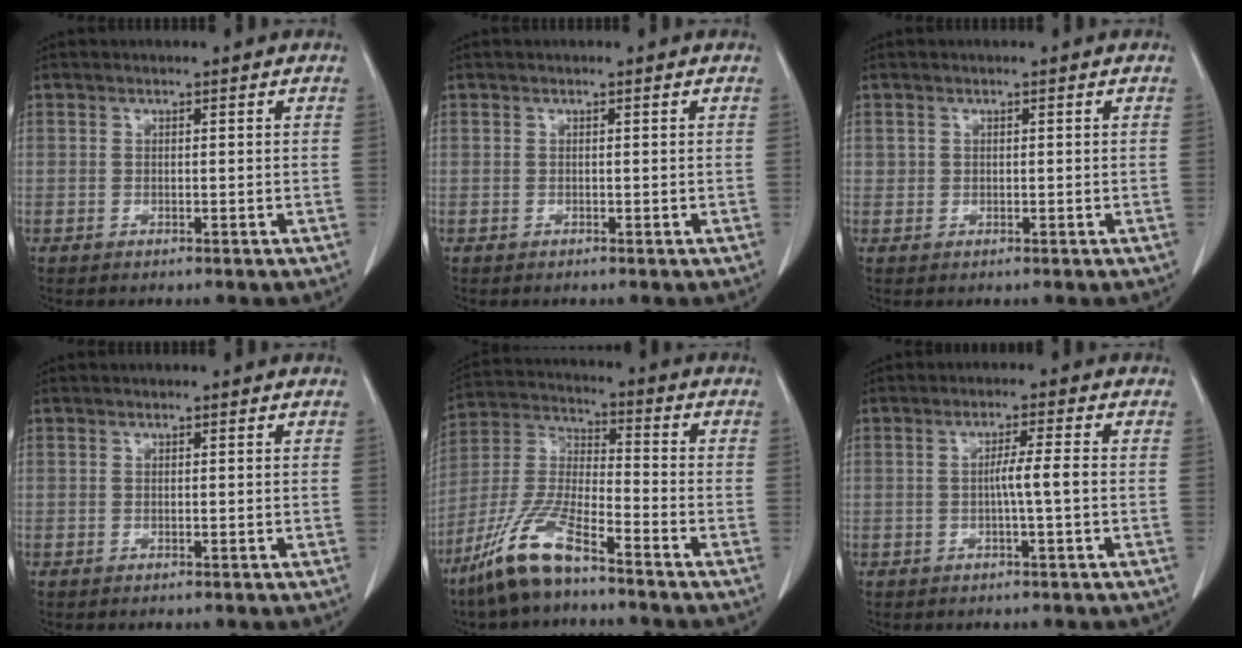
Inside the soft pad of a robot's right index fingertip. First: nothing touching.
{"total": 0.0}
{"total": 0.6, "force": [0.1, 0.5, 0.0], "torque": [0.007, 0.003, 0.001]}
{"total": 0.0}
{"total": 12.1, "force": [-8.6, 2.1, 8.2], "torque": [-0.185, -0.017, -0.173]}
{"total": 3.4, "force": [-0.5, -0.5, 3.3], "torque": [-0.055, 0.002, -0.009]}